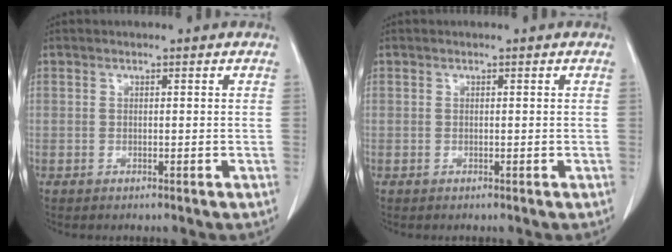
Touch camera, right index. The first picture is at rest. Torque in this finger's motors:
{"motor_torque": [0.00, -0.01, 0.00, 0.00]}